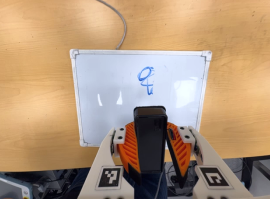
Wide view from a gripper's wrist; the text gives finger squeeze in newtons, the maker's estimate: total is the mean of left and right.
{"total": 10.2, "left": 9.7, "right": 10.7}